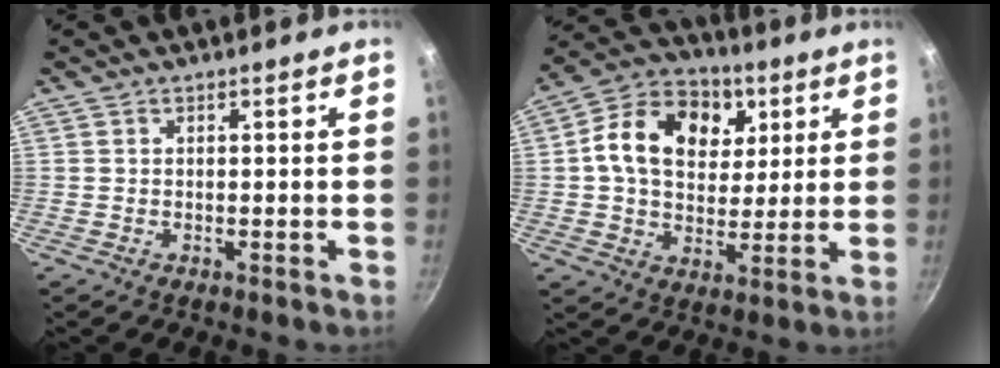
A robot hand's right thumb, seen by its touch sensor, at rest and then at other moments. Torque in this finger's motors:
{"motor_torque": [1.76, 1.87, 0.77, -0.31, 0.13]}